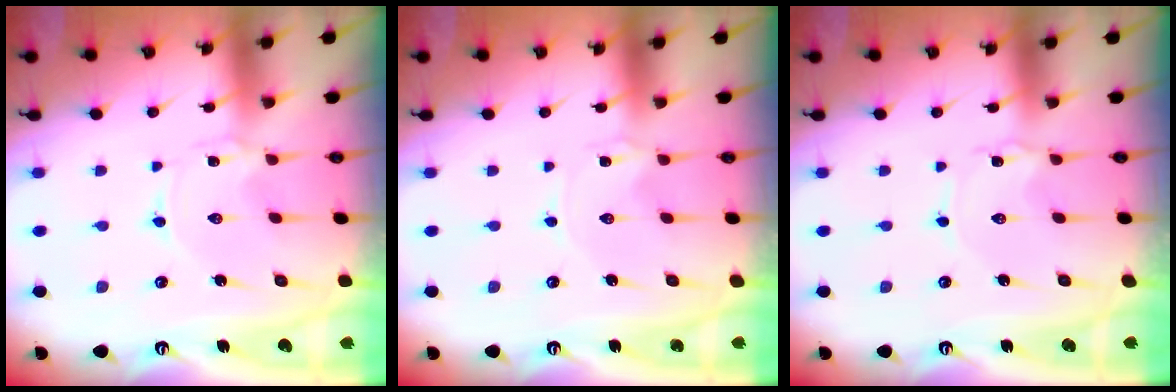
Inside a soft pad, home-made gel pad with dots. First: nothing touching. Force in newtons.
{"total": 0.0}
{"total": 0.9, "press": 0.9, "slide": 0.1}